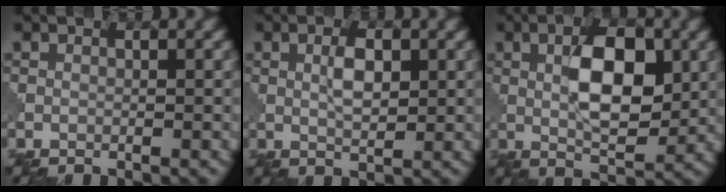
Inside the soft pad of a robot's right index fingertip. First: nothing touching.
{"total": 2.6, "force": [0.9, 1.0, 2.2], "torque": [-0.044, 0.002, 0.017]}
{"total": 7.2, "force": [1.3, 3.1, 6.4], "torque": [-0.101, 0.002, 0.023]}